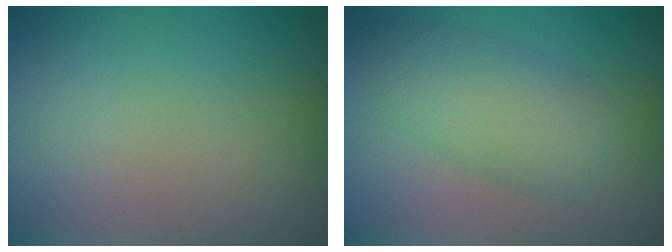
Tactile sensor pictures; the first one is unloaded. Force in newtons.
{"total": 4.8, "press": 4.8, "slide": 0.1}